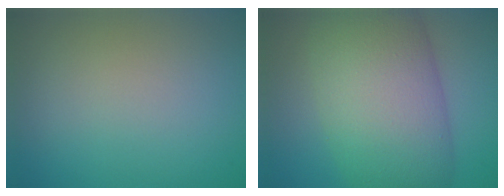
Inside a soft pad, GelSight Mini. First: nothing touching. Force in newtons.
{"total": 12.0, "press": 12.0, "slide": 0.3}